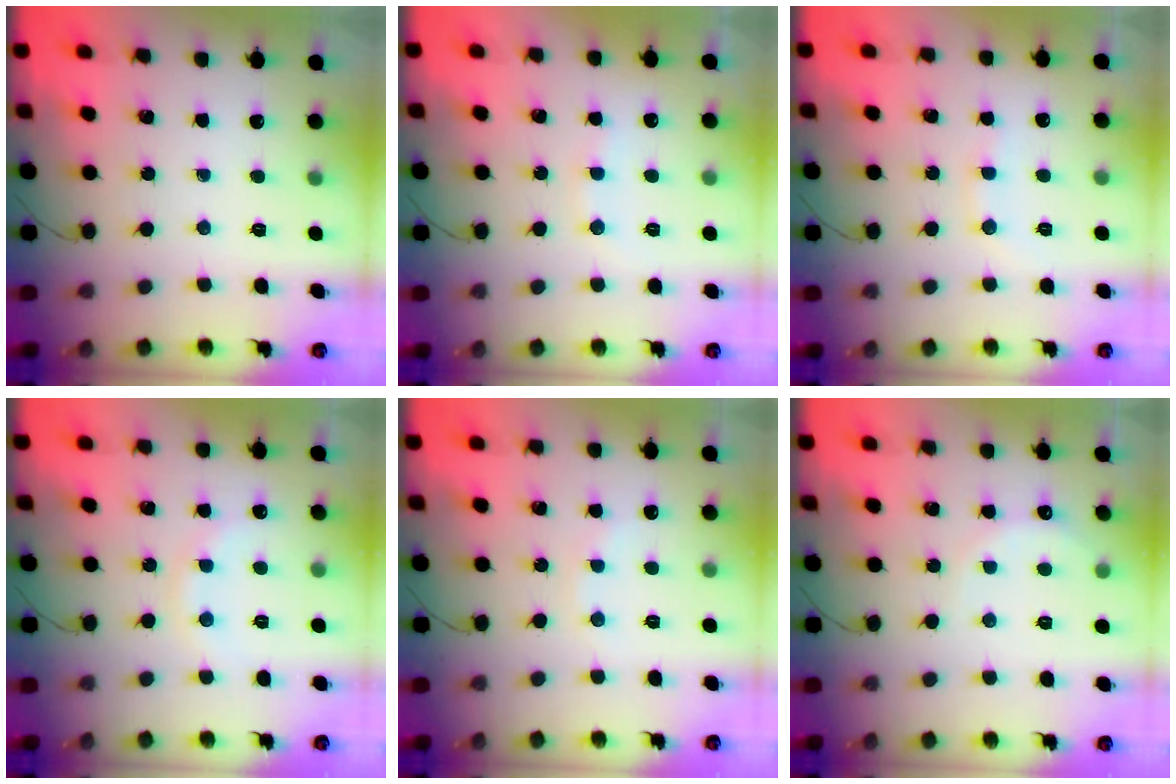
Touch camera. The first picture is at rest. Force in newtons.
{"total": 6.8, "press": 6.7, "slide": 1.4}
{"total": 7.4, "press": 7.3, "slide": 1.1}
{"total": 8.4, "press": 8.3, "slide": 1.6}
{"total": 4.1, "press": 3.9, "slide": 1.1}
{"total": 6.1, "press": 6.0, "slide": 1.3}